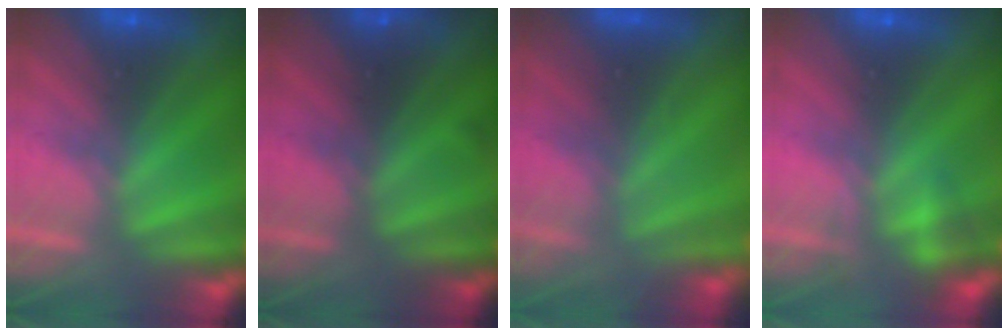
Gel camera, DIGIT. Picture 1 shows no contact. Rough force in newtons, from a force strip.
{"total": 1.2}
{"total": 6.1}
{"total": 2.3}